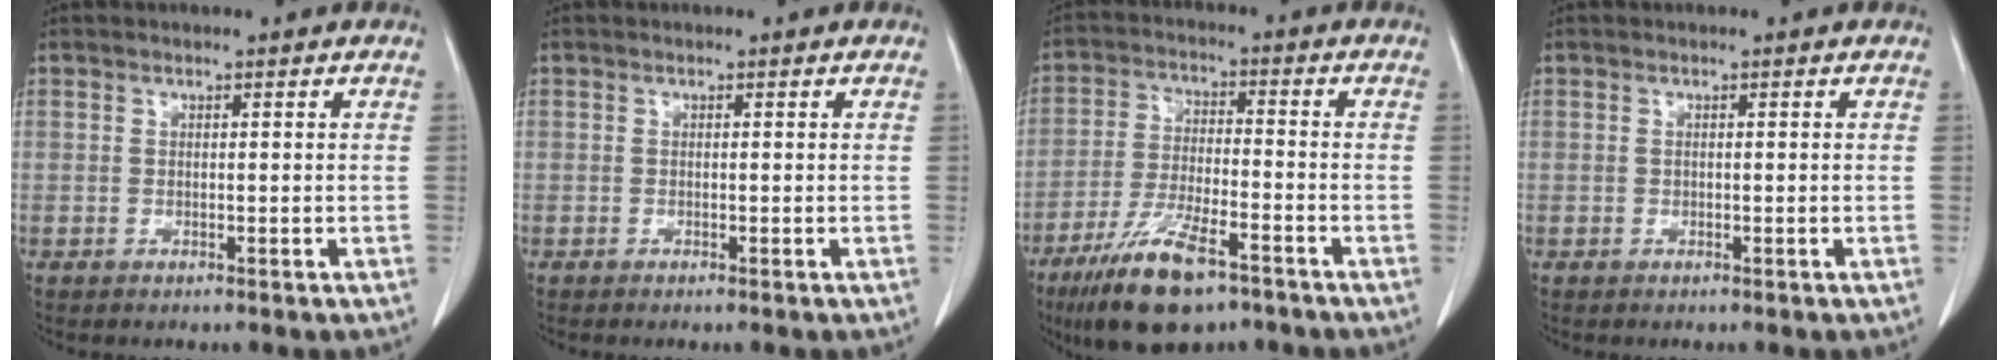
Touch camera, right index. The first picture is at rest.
{"total": 0.0}
{"total": 12.5, "force": [-8.1, 3.2, 8.9], "torque": [-0.172, -0.021, -0.141]}
{"total": 0.0}